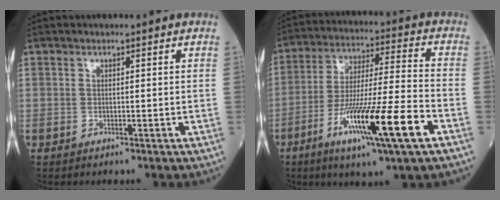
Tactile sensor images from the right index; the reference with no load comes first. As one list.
[{"total": 17.1, "force": [-7.6, 0.3, 15.3], "torque": [-0.285, -0.025, -0.131]}]